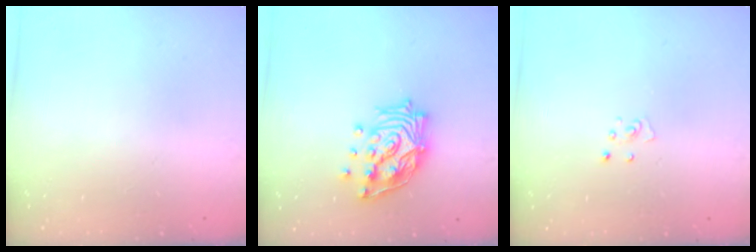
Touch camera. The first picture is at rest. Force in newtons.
{"total": 14.1, "press": 14.0, "slide": 1.4}
{"total": 3.3, "press": 3.3, "slide": 0.3}